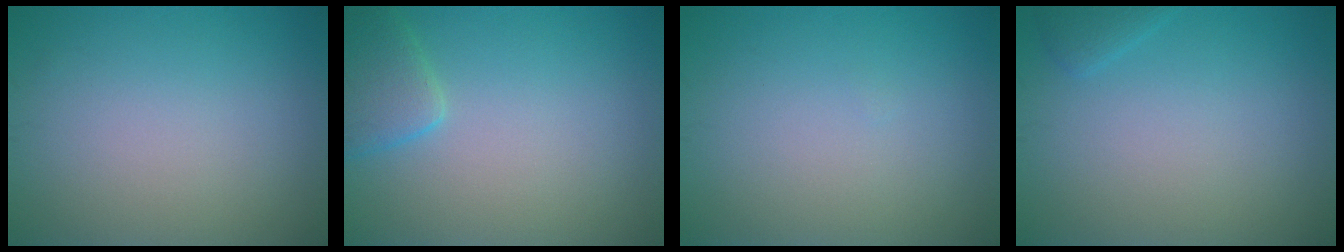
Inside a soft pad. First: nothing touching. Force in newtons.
{"total": 2.9, "press": 2.9, "slide": 0.1}
{"total": 0.0}
{"total": 0.9, "press": 0.9, "slide": 0.1}